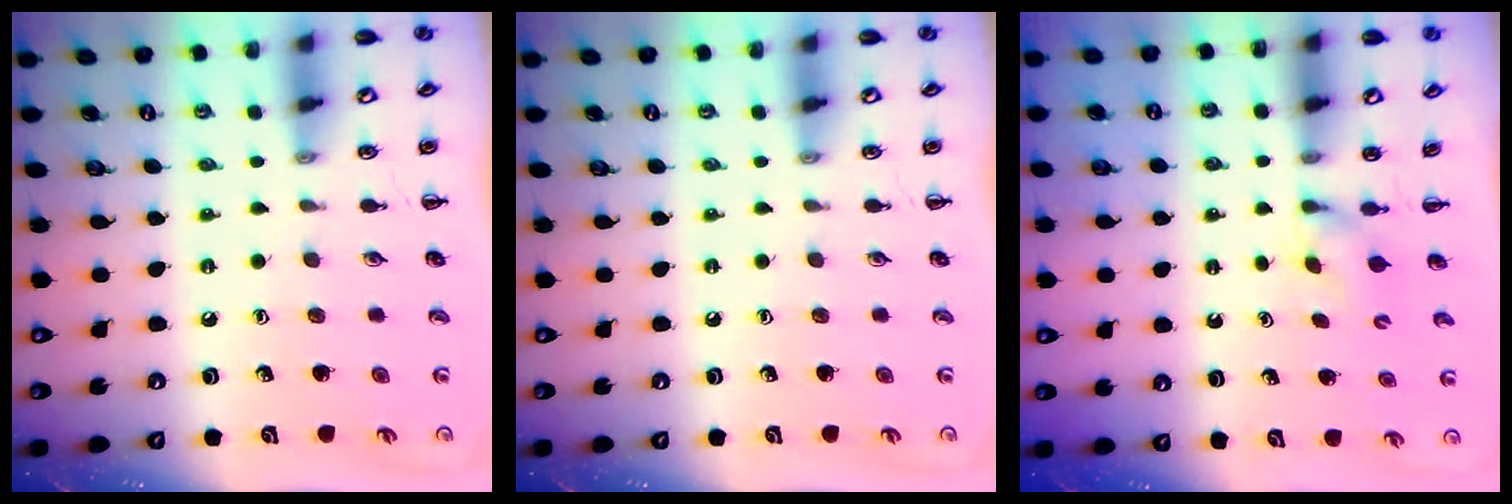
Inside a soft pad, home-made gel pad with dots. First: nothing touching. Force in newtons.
{"total": 0.0}
{"total": 1.8, "press": 1.5, "slide": 0.9}